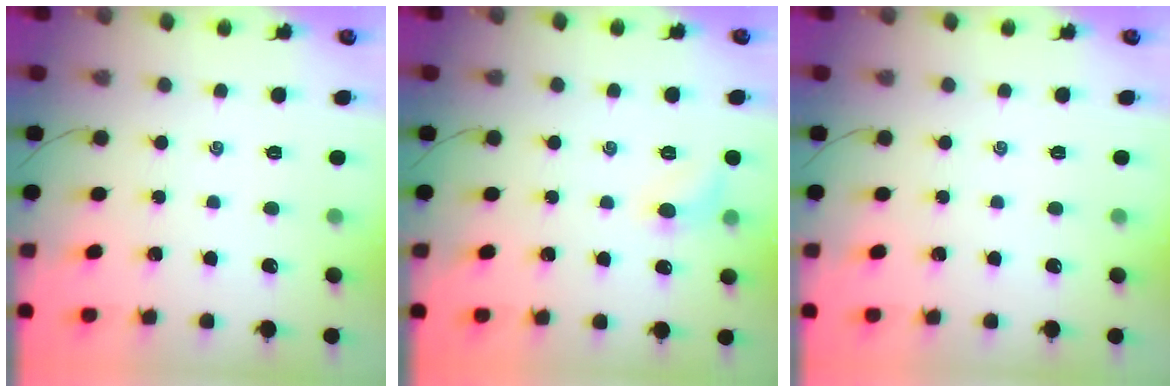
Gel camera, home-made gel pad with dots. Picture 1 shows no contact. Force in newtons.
{"total": 6.2, "press": 6.0, "slide": 1.8}
{"total": 0.0}